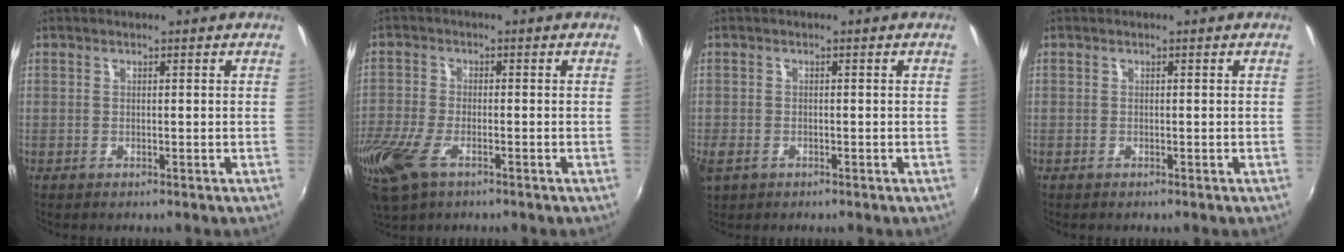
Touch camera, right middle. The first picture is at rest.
{"total": 12.4, "force": [-6.9, 5.9, 8.4], "torque": [-0.205, -0.042, -0.132]}
{"total": 4.1, "force": [-2.0, 2.7, 2.3], "torque": [-0.053, -0.011, -0.037]}
{"total": 0.0}